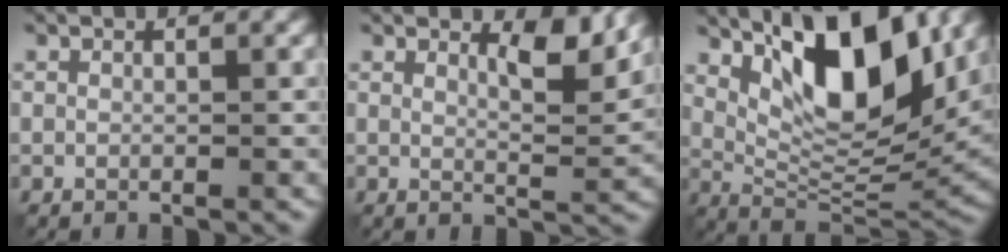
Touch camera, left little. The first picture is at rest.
{"total": 3.6, "force": [2.2, 0.9, 2.7], "torque": [-0.041, -0.008, 0.034]}
{"total": 11.1, "force": [4.8, 4.2, 9.1], "torque": [-0.143, -0.004, 0.088]}